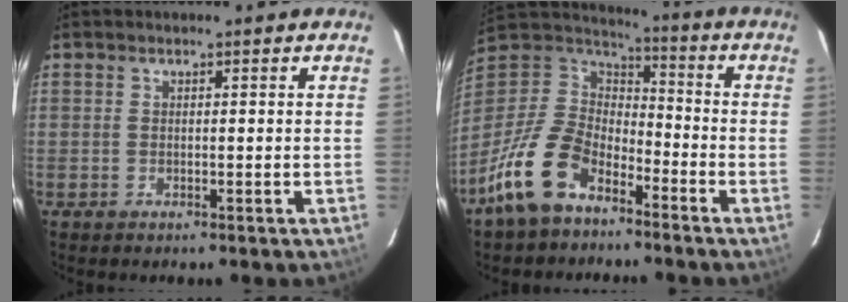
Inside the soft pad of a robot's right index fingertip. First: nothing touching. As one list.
[{"total": 16.8, "force": [-10.1, 9.8, 9.3], "torque": [-0.213, 0.001, -0.186]}]